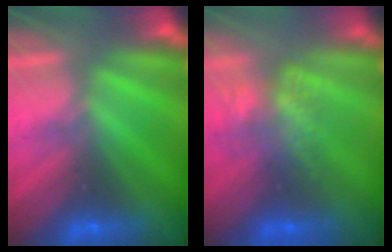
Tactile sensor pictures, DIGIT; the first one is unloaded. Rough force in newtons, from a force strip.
{"total": 7.1}